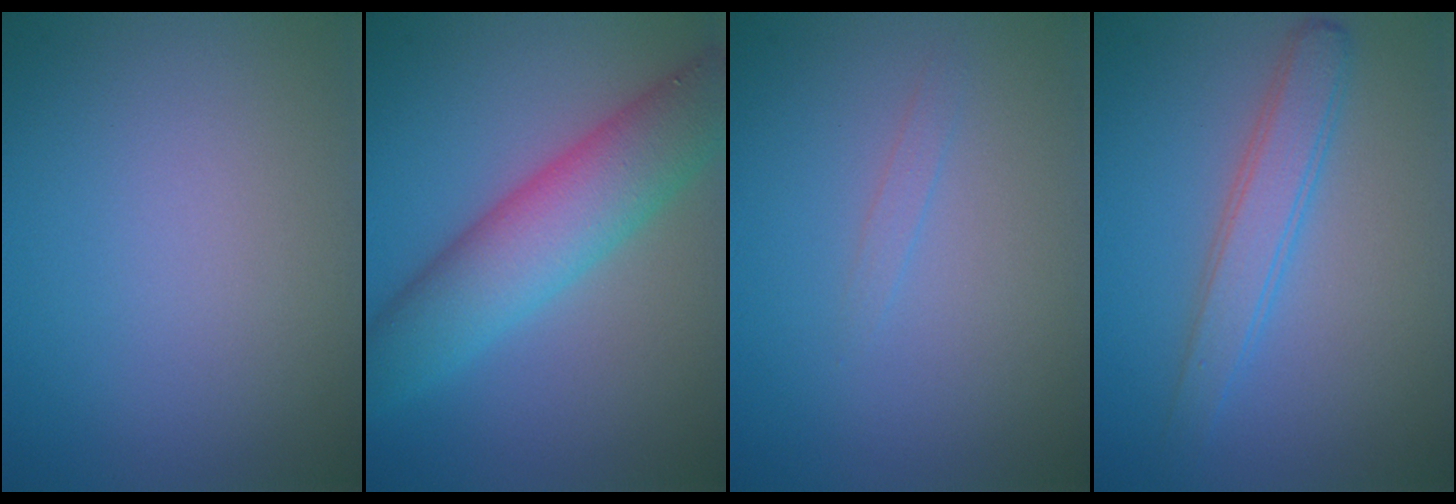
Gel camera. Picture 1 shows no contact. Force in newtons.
{"total": 7.1, "press": 7.1, "slide": 0.2}
{"total": 0.7, "press": 0.7, "slide": 0.0}
{"total": 3.1, "press": 3.1, "slide": 0.1}